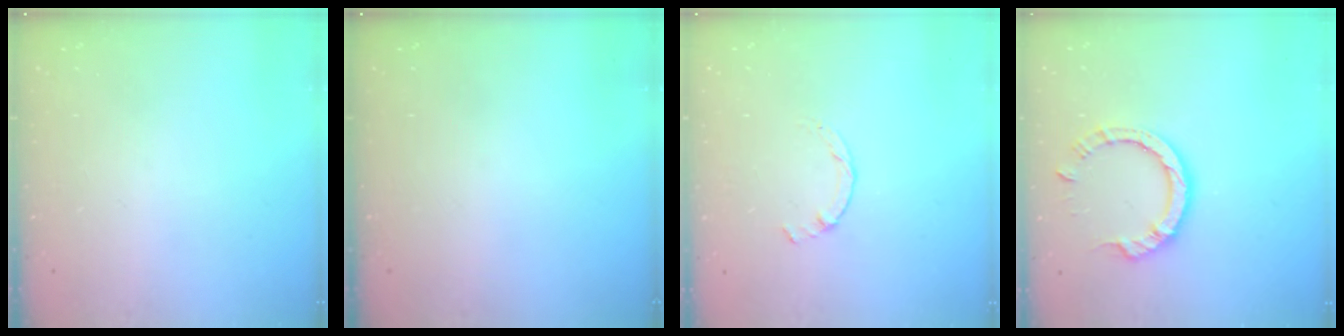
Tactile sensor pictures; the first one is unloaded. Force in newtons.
{"total": 0.0}
{"total": 0.0}
{"total": 8.5, "press": 8.4, "slide": 1.0}